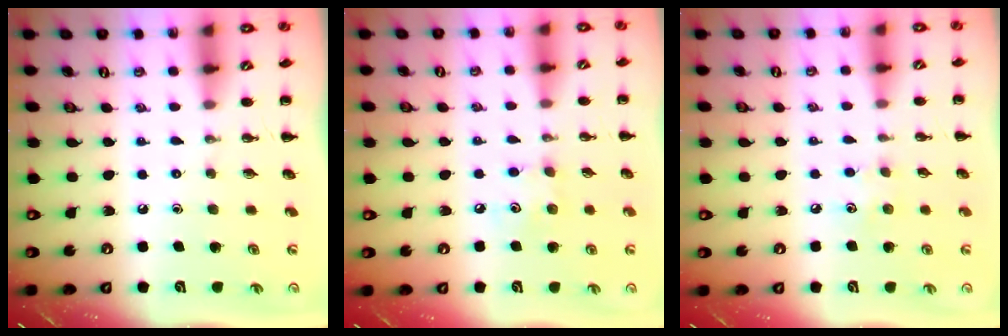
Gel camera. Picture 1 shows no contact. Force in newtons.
{"total": 5.6, "press": 5.5, "slide": 1.0}
{"total": 4.6, "press": 4.5, "slide": 1.0}